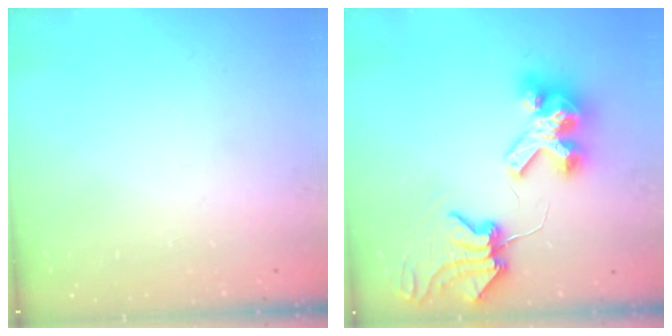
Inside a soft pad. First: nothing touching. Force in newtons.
{"total": 10.2, "press": 10.1, "slide": 1.4}